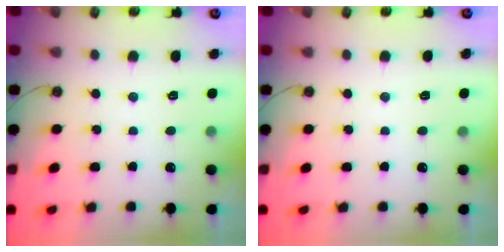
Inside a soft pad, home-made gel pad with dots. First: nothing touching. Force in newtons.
{"total": 3.9, "press": 1.0, "slide": 3.8}